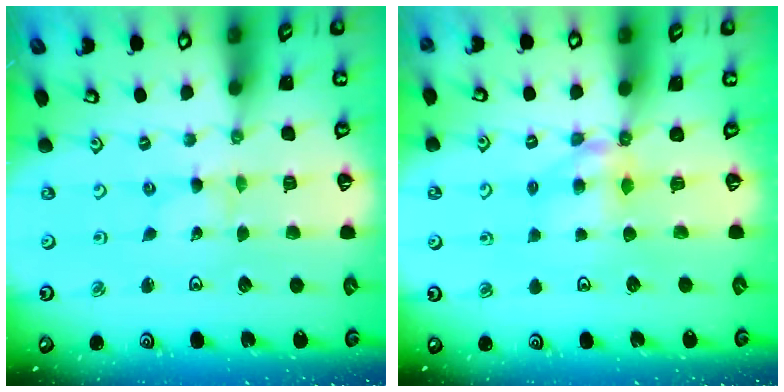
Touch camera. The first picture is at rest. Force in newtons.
{"total": 6.3, "press": 6.3, "slide": 0.2}